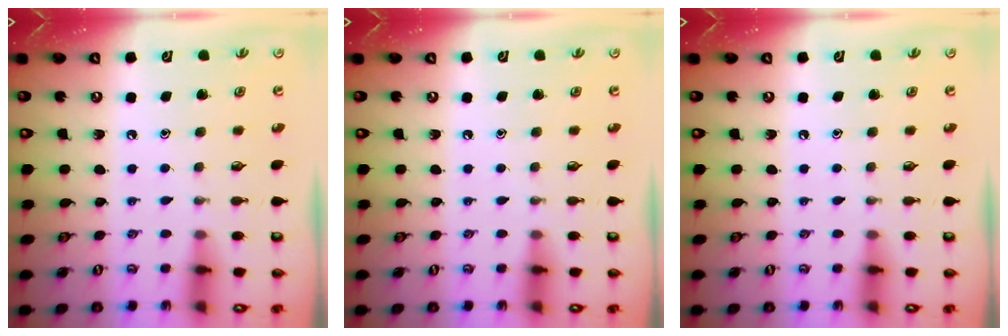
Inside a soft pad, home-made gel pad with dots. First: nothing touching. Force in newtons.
{"total": 0.0}
{"total": 0.0}